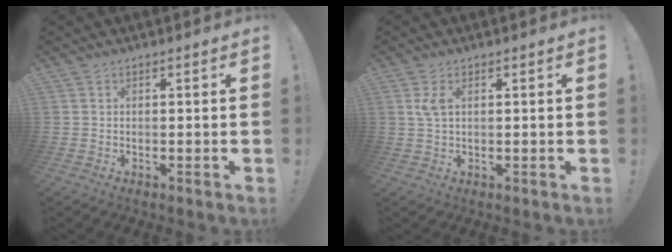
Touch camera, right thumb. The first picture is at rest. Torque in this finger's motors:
{"motor_torque": [0.79, 0.48, 0.35, 0.11, 0.08]}